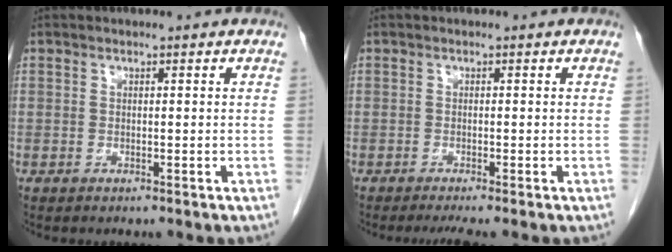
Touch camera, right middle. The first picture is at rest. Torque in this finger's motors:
{"motor_torque": [0.04, -0.02, 0.00, 0.00]}